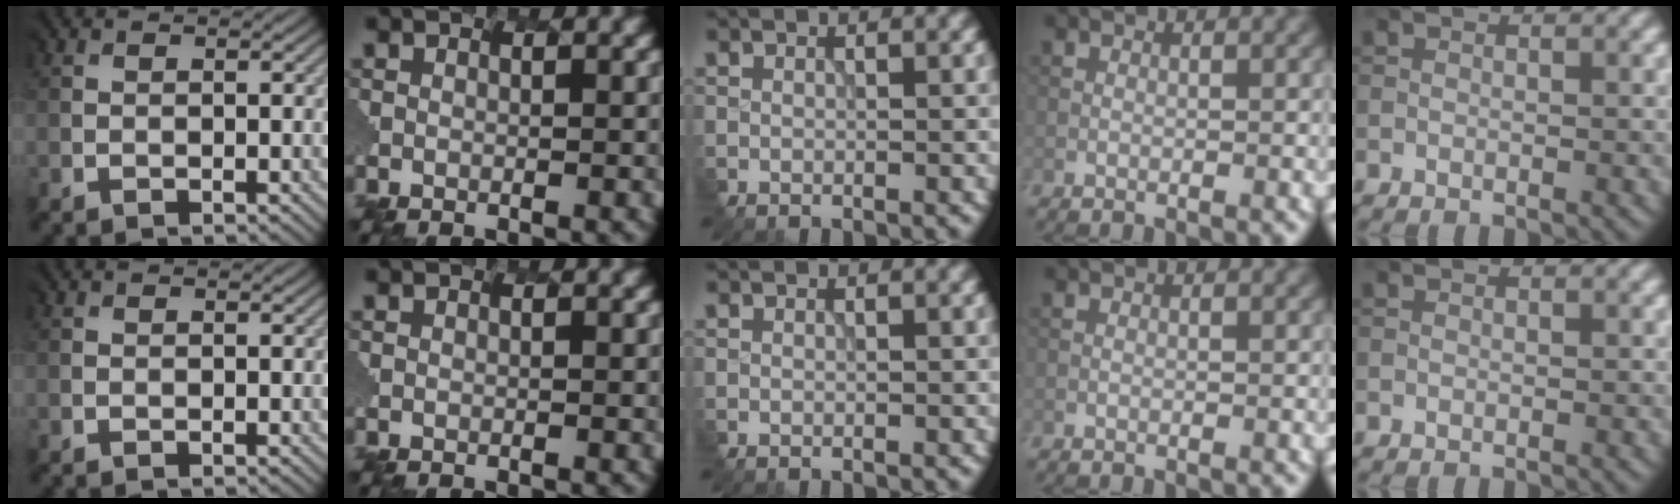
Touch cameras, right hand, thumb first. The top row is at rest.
{}